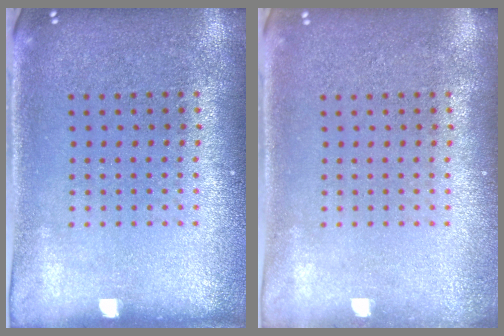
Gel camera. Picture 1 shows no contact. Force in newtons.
{"total": 0.7, "press": 0.6, "slide": 0.3}